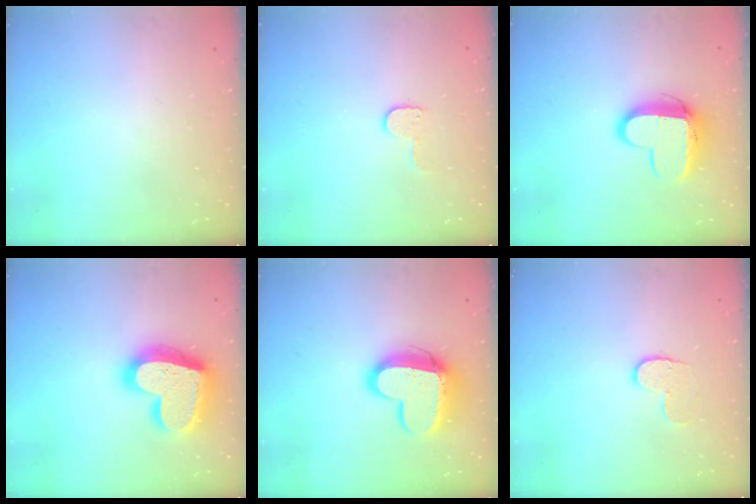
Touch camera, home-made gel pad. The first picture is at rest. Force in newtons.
{"total": 5.4, "press": 5.4, "slide": 0.5}
{"total": 11.2, "press": 11.2, "slide": 1.1}
{"total": 24.6, "press": 24.5, "slide": 1.9}
{"total": 14.4, "press": 14.3, "slide": 1.4}
{"total": 6.3, "press": 6.3, "slide": 0.7}